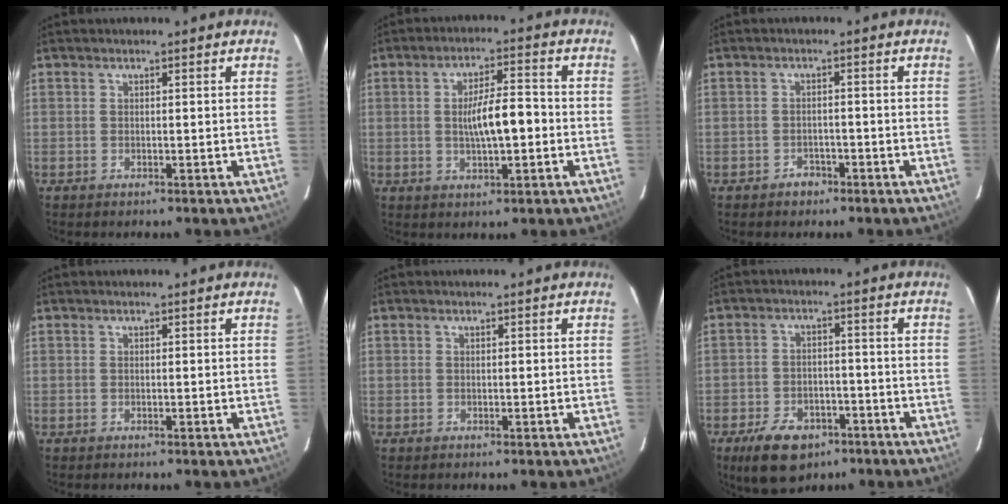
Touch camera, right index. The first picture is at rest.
{"total": 7.2, "force": [-0.7, 1.7, 7.0], "torque": [-0.127, 0.011, -0.012]}
{"total": 2.1, "force": [-1.5, 1.3, 0.5], "torque": [-0.008, 0.006, -0.020]}
{"total": 0.0}
{"total": 0.0}
{"total": 8.7, "force": [-5.6, 4.8, 4.6], "torque": [-0.087, -0.003, -0.086]}